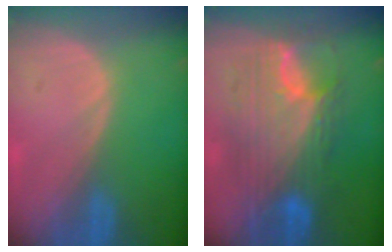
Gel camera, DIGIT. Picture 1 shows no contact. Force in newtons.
{"total": 11.6, "press": 11.6, "slide": 1.0}